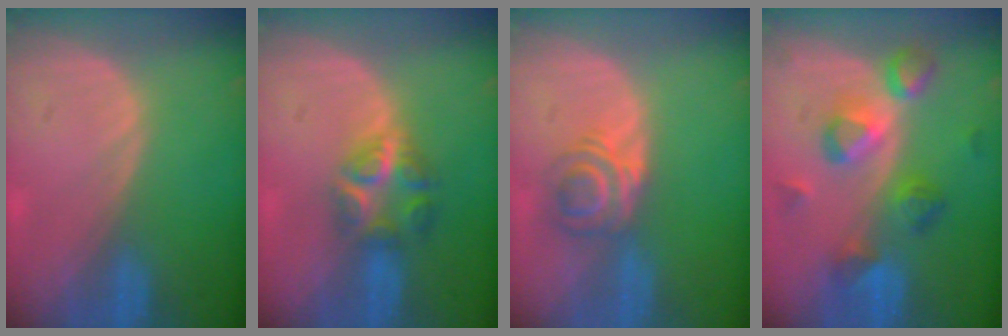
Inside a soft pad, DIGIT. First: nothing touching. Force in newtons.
{"total": 5.8, "press": 5.6, "slide": 1.5}
{"total": 5.9, "press": 4.8, "slide": 3.3}
{"total": 7.6, "press": 7.6, "slide": 0.6}